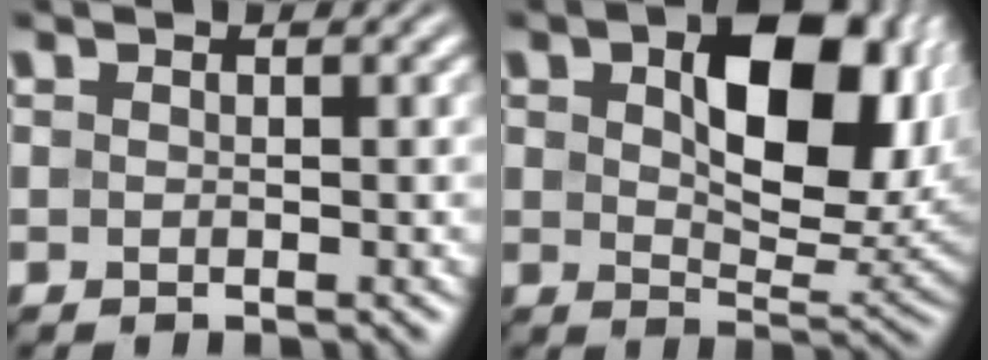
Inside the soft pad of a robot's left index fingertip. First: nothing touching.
{"total": 11.7, "force": [2.8, 6.3, 9.4], "torque": [-0.141, -0.006, 0.057]}